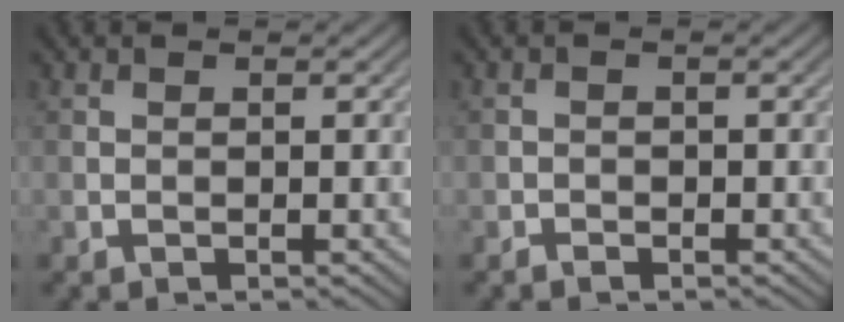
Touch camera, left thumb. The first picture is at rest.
{"total": 1.2, "force": [-0.8, 0.8, 0.2], "torque": [0.001, -0.002, -0.019]}